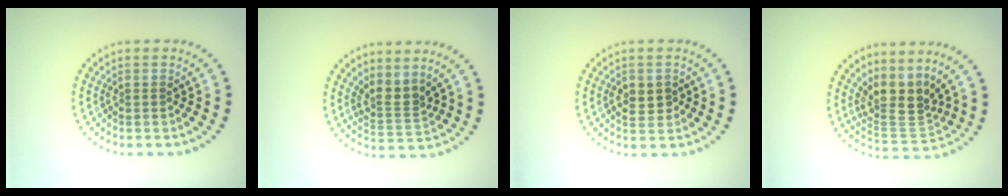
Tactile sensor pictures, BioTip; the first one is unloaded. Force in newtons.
{"total": 2.7, "press": 1.8, "slide": 1.9}
{"total": 2.2, "press": 2.2, "slide": 0.3}
{"total": 3.9, "press": 2.9, "slide": 2.6}